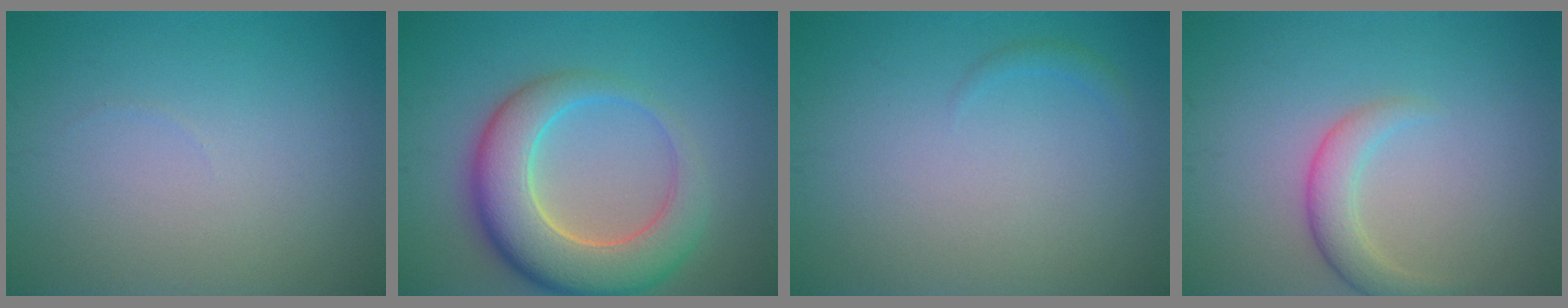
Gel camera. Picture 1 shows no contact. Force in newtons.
{"total": 8.5, "press": 8.5, "slide": 0.6}
{"total": 0.7, "press": 0.7, "slide": 0.1}
{"total": 2.7, "press": 2.7, "slide": 0.2}